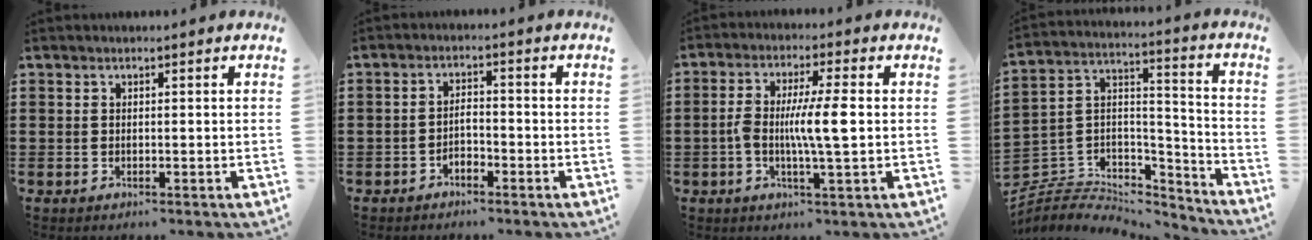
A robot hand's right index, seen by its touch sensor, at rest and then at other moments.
{"total": 2.1, "force": [-1.5, 0.9, 1.1], "torque": [-0.027, 0.005, -0.033]}
{"total": 7.4, "force": [-0.5, 1.0, 7.3], "torque": [-0.135, -0.002, -0.017]}
{"total": 5.4, "force": [-4.7, 2.5, 0.7], "torque": [-0.035, -0.005, -0.102]}